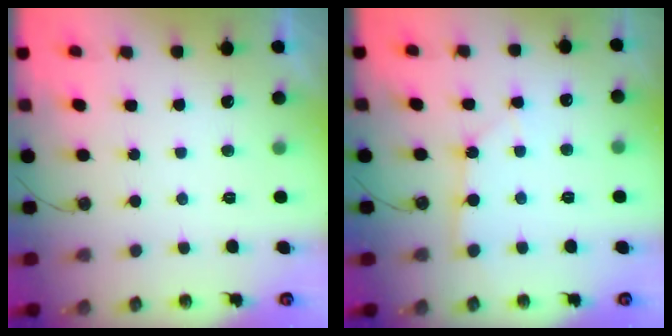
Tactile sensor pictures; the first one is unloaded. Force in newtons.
{"total": 2.6, "press": 2.6, "slide": 0.2}